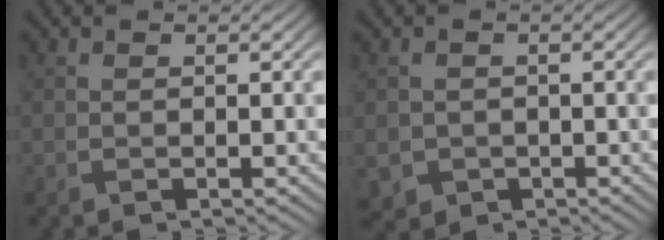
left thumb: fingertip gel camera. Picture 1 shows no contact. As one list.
[{"total": 2.5, "force": [-0.8, 2.4, 0.3], "torque": [-0.019, -0.012, -0.017]}]